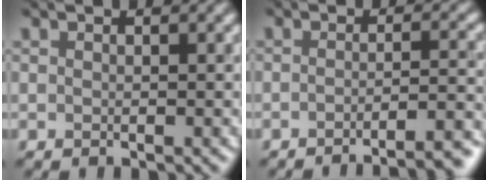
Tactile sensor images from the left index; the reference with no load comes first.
{"total": 6.6, "force": [-5.1, 1.1, 4.0], "torque": [-0.029, 0.017, -0.047]}